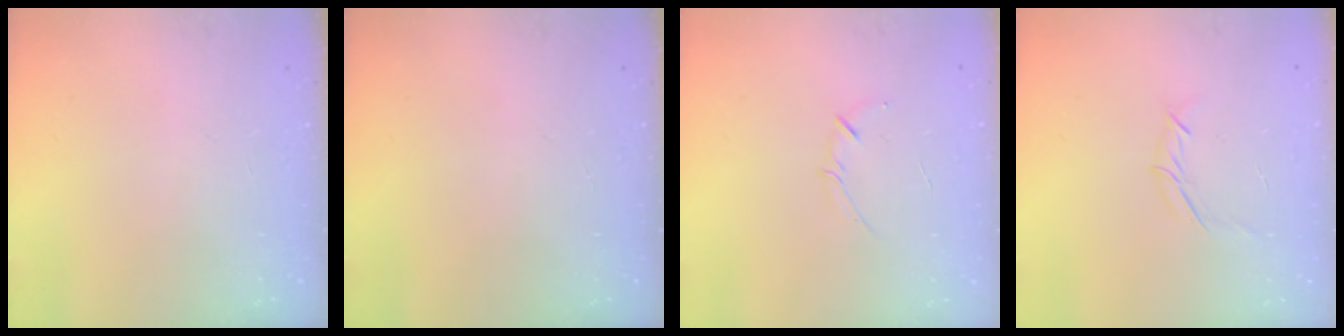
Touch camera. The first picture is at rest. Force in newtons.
{"total": 0.0}
{"total": 3.3, "press": 3.2, "slide": 0.6}
{"total": 3.9, "press": 3.8, "slide": 0.8}